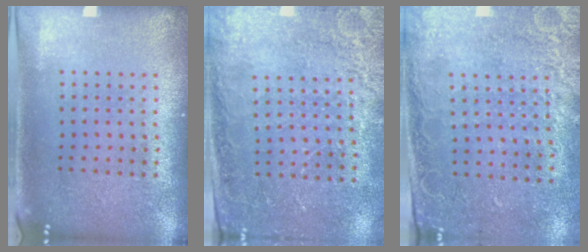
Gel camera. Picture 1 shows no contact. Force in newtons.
{"total": 2.5, "press": 2.4, "slide": 0.7}
{"total": 2.5, "press": 2.0, "slide": 1.5}